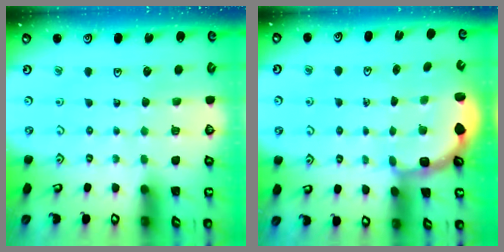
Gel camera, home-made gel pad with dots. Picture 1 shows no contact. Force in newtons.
{"total": 2.8, "press": 2.3, "slide": 1.7}